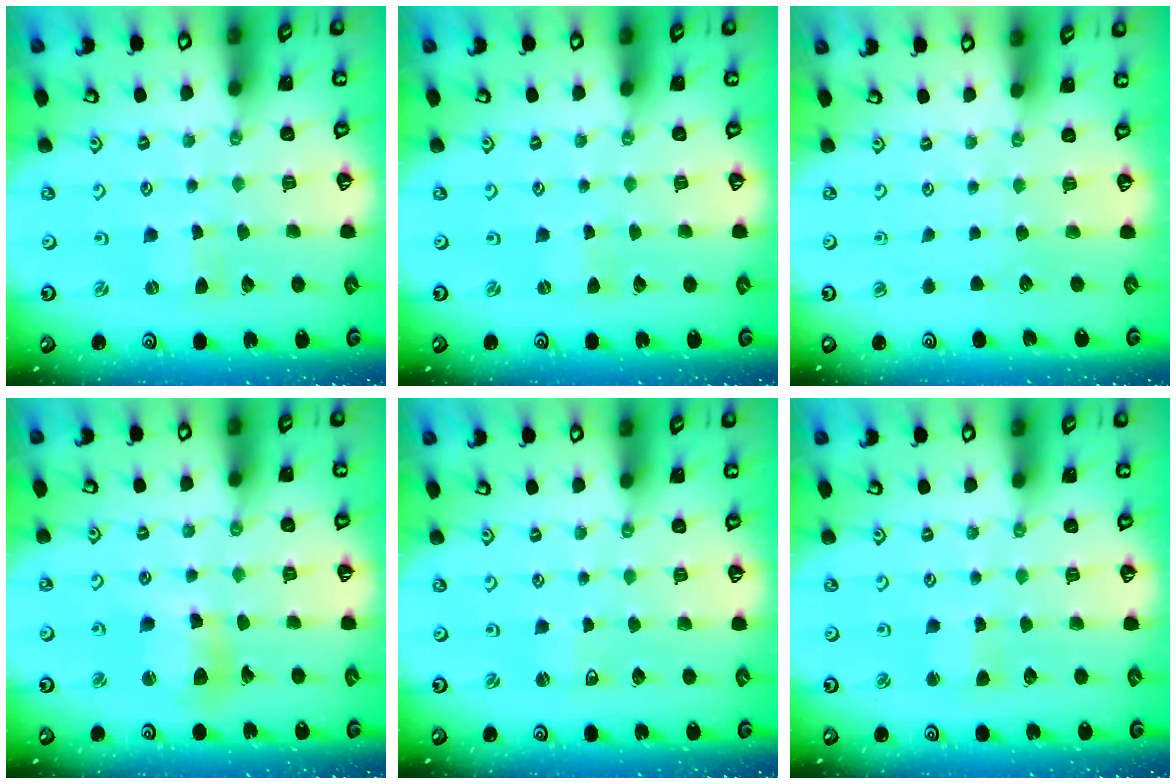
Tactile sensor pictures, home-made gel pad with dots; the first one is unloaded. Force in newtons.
{"total": 0.0}
{"total": 0.0}
{"total": 9.2, "press": 9.2, "slide": 0.8}
{"total": 1.7, "press": 1.7, "slide": 0.3}
{"total": 3.0, "press": 2.9, "slide": 0.6}